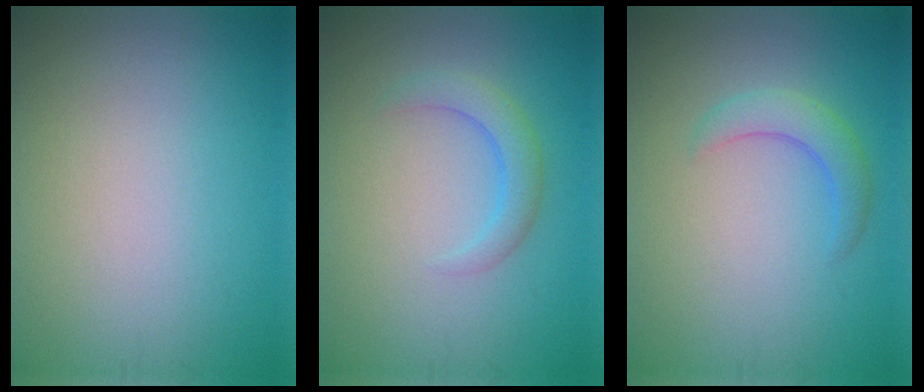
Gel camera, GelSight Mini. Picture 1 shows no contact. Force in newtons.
{"total": 2.4, "press": 2.4, "slide": 0.1}
{"total": 2.5, "press": 2.5, "slide": 0.2}